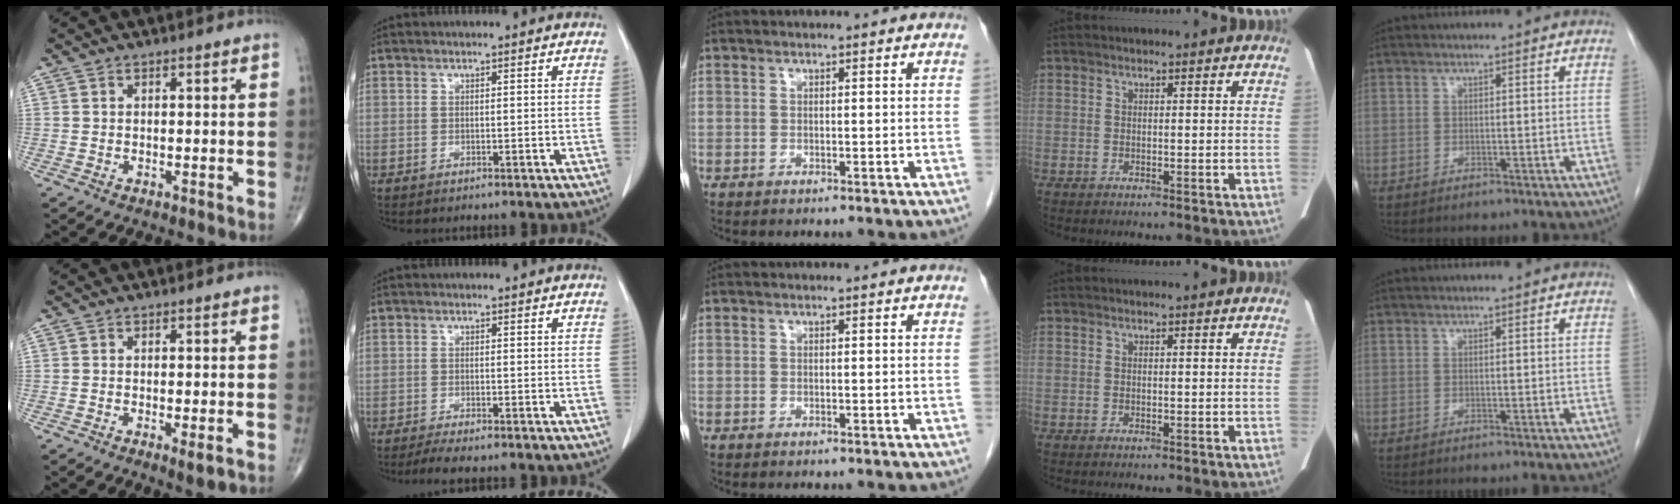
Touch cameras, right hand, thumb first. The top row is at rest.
{"thumb": {"total": 2.4, "force": [-0.9, 0.6, 2.2], "torque": [-0.036, -0.008, -0.012]}, "index": {"total": 2.5, "force": [-2.1, 0.0, 1.4], "torque": [-0.026, -0.006, -0.038]}}